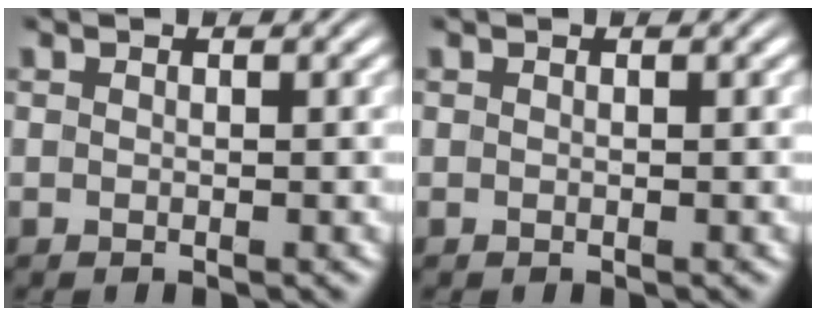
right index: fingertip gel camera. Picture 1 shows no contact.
{"total": 0.0}